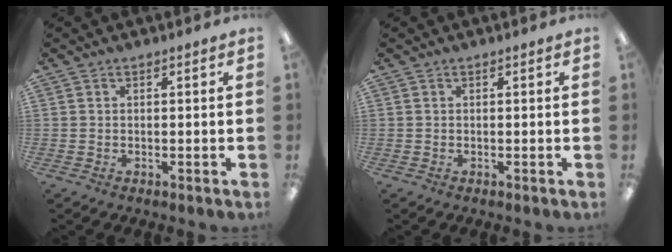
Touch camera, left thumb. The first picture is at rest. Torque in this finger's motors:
{"motor_torque": [0.00, 0.00, -0.08, 0.08, 0.00]}